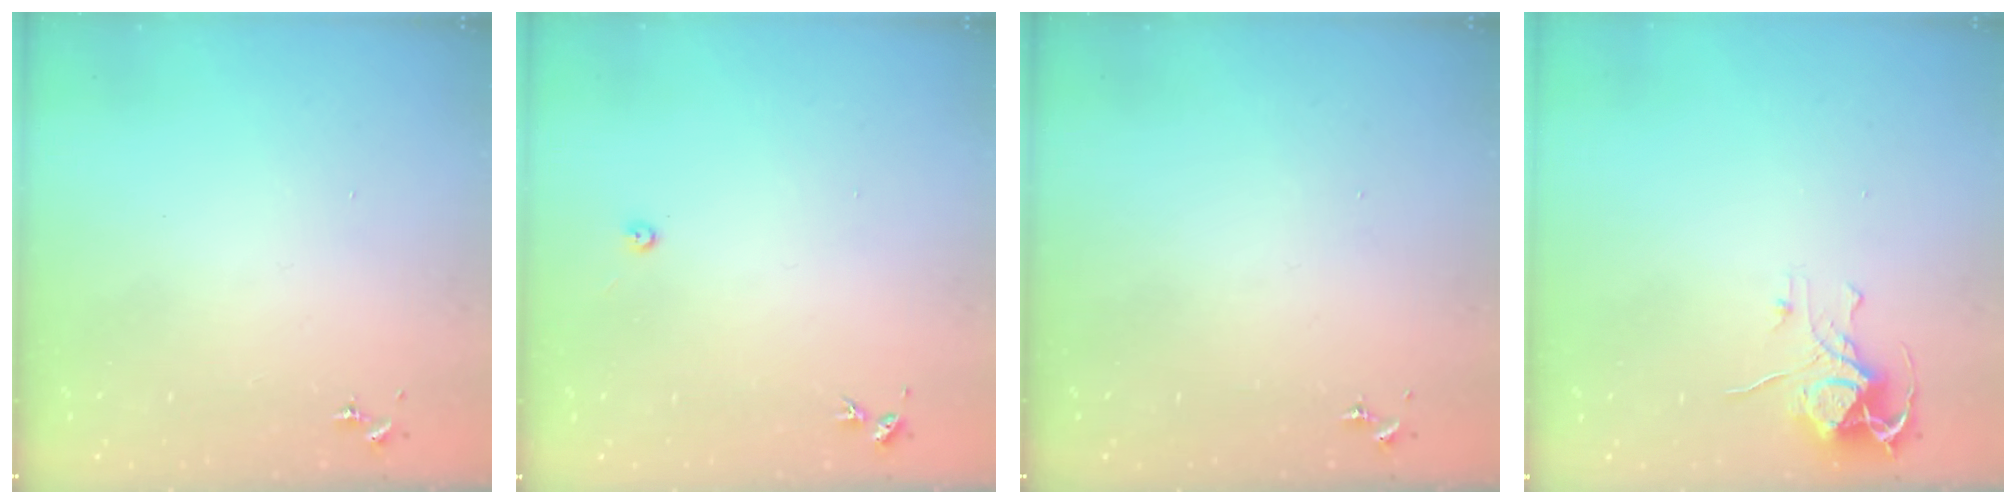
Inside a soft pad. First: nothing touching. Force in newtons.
{"total": 3.0, "press": 3.0, "slide": 0.4}
{"total": 0.0}
{"total": 8.0, "press": 8.0, "slide": 0.6}